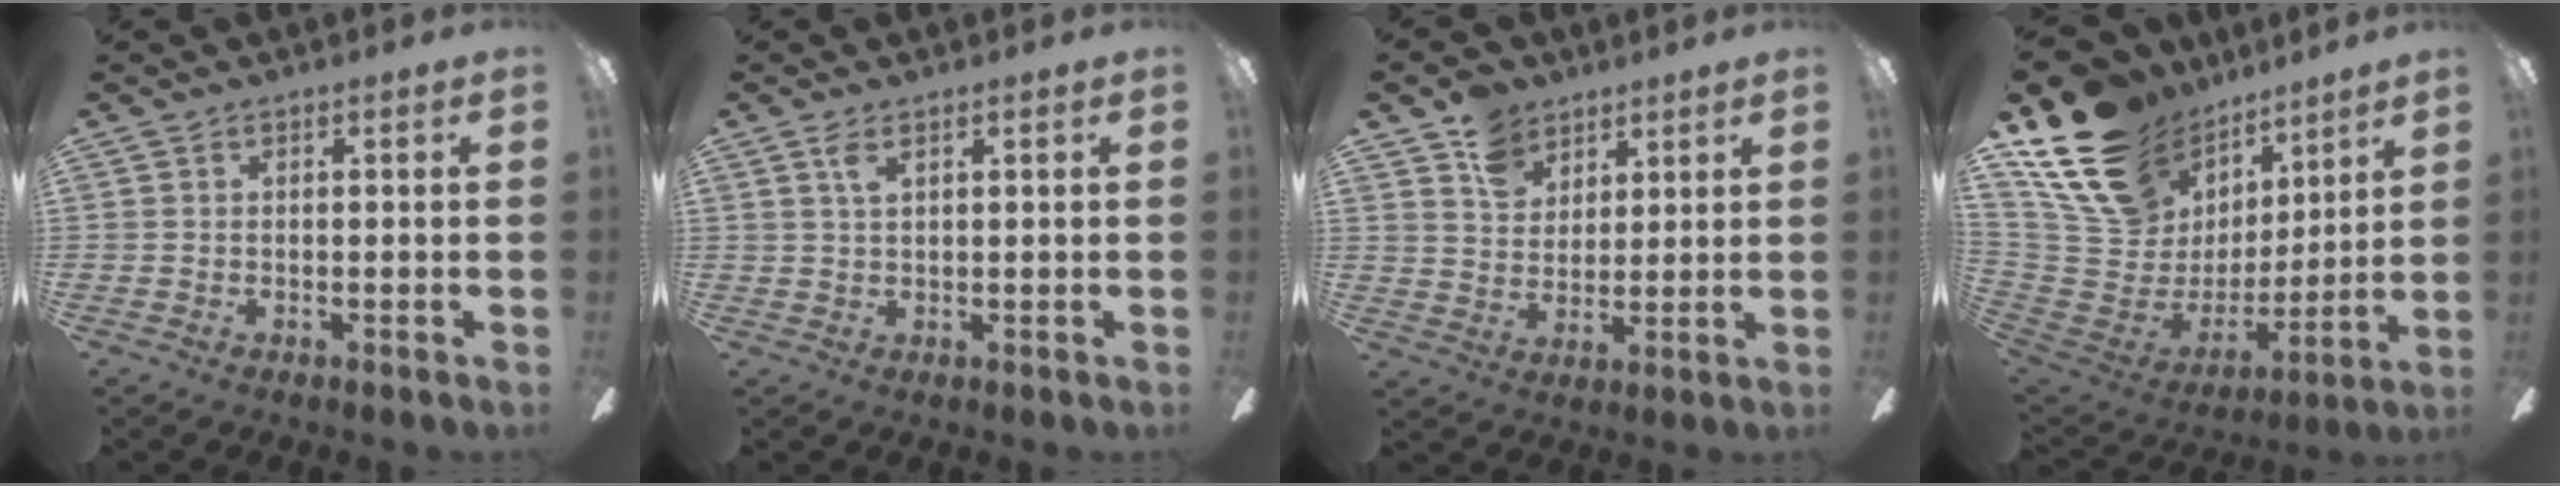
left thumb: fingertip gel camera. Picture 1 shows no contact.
{"total": 2.9, "force": [1.7, 1.1, 2.1], "torque": [-0.048, 0.005, 0.030]}
{"total": 9.1, "force": [6.3, 6.2, 2.0], "torque": [-0.040, -0.026, 0.119]}
{"total": 20.8, "force": [12.8, 13.7, 9.1], "torque": [-0.193, -0.069, 0.258]}